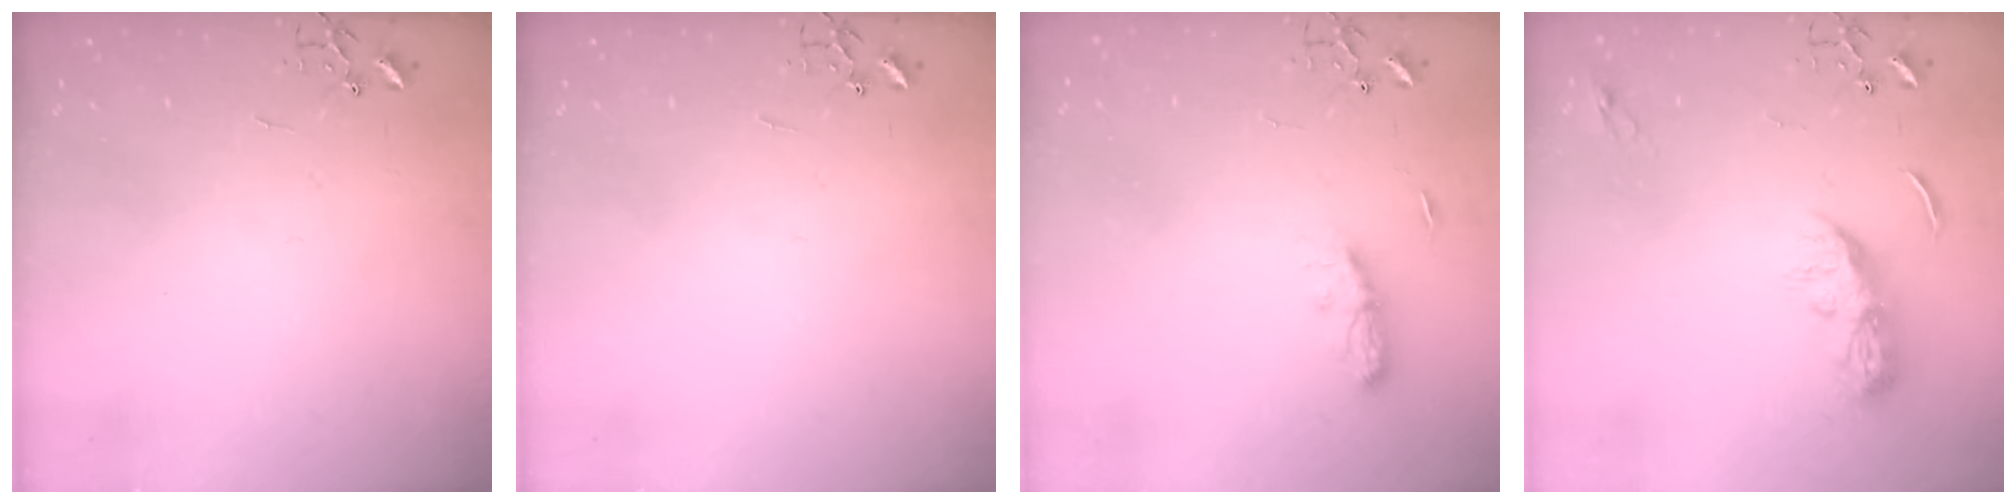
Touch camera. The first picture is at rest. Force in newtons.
{"total": 0.0}
{"total": 6.3, "press": 6.3, "slide": 0.6}
{"total": 8.4, "press": 8.4, "slide": 0.4}